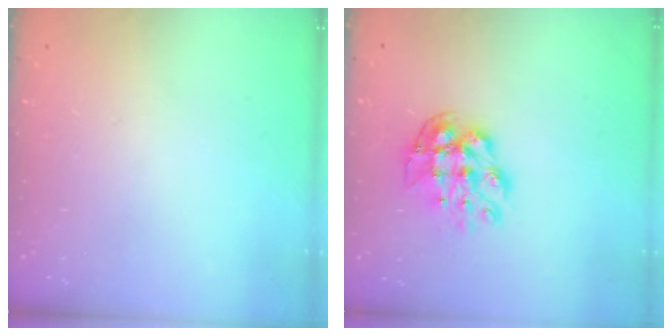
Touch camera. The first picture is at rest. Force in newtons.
{"total": 11.3, "press": 11.3, "slide": 1.0}